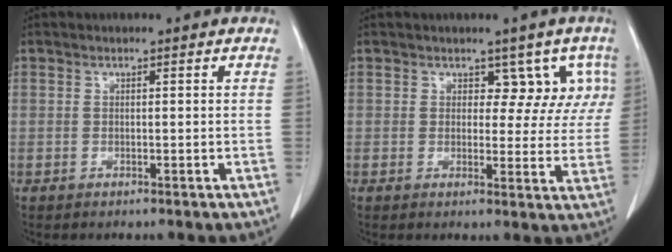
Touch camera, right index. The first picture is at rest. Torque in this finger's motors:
{"motor_torque": [0.11, 0.16, 0.04, -0.01]}